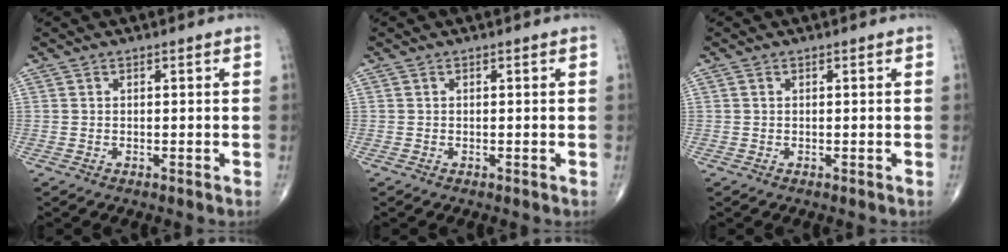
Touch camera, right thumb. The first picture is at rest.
{"total": 0.0}
{"total": 0.0}